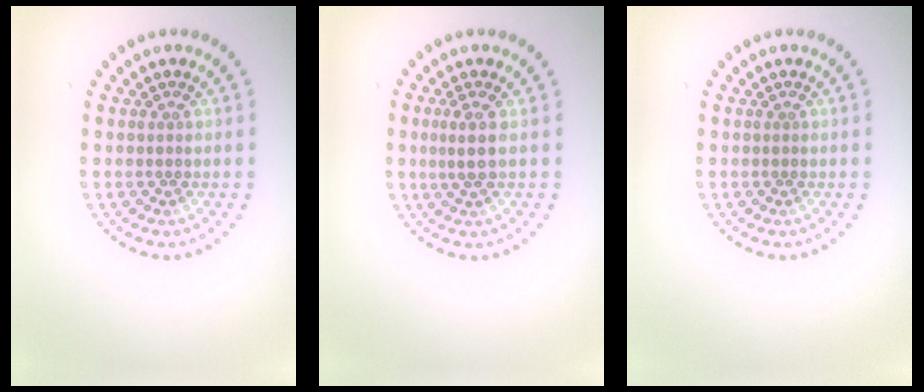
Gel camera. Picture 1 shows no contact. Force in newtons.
{"total": 1.7, "press": 1.3, "slide": 1.1}
{"total": 0.0}